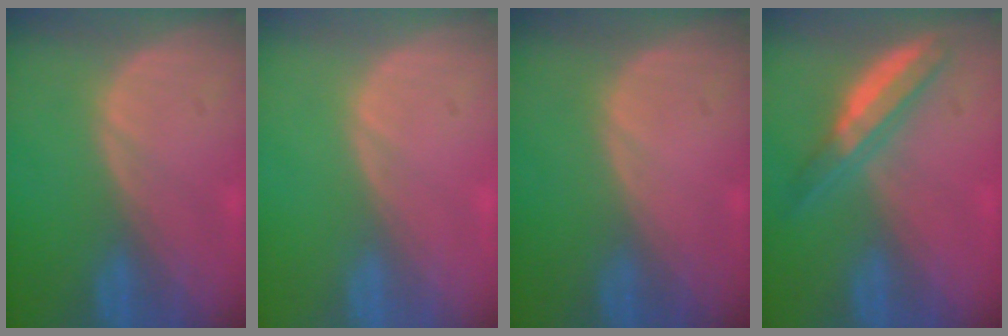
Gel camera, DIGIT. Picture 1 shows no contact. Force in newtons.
{"total": 0.0}
{"total": 0.0}
{"total": 5.2, "press": 5.1, "slide": 0.9}